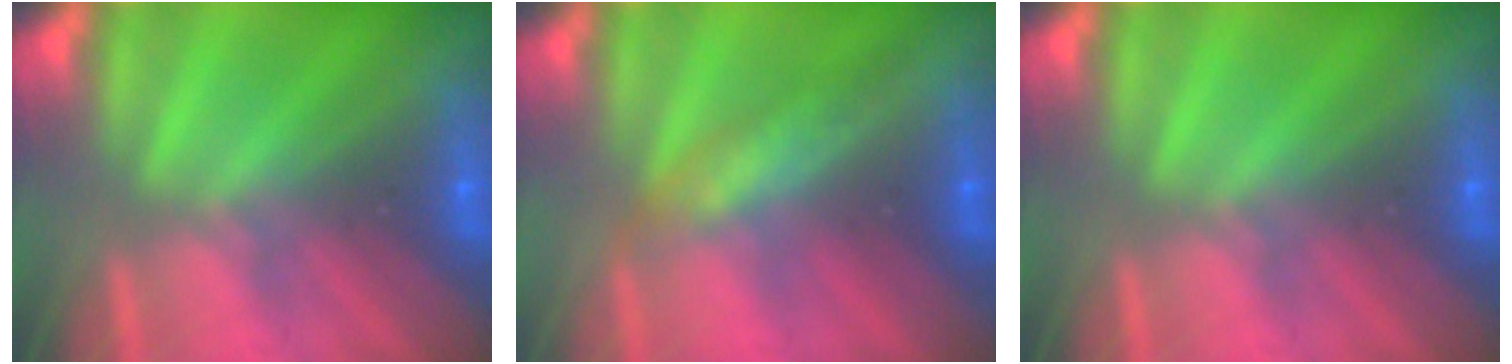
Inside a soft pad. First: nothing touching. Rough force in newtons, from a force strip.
{"total": 4.6}
{"total": 0.0}